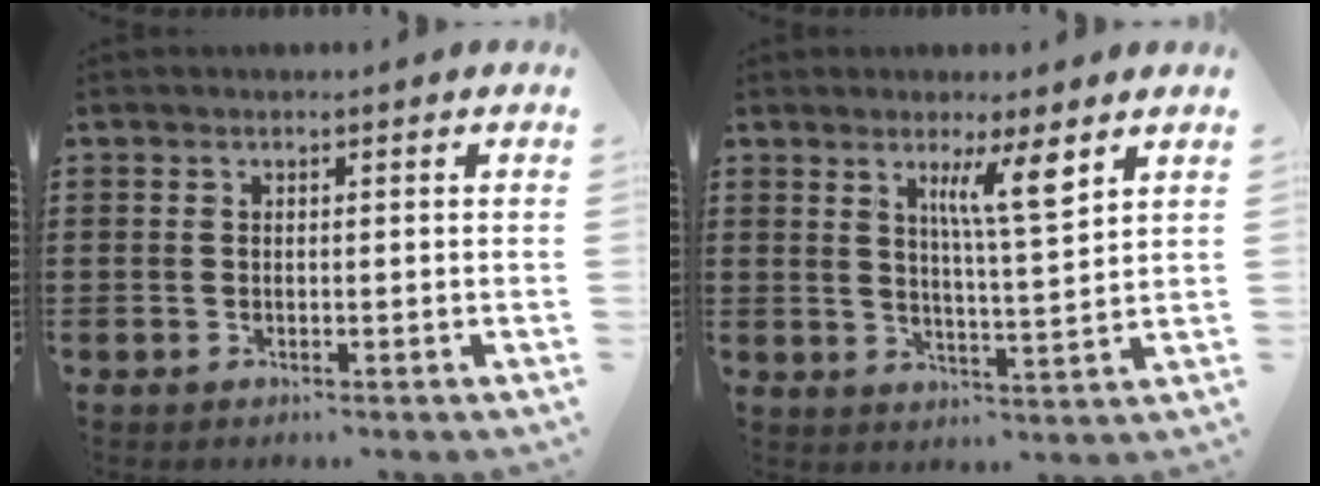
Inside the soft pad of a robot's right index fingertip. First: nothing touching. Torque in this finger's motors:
{"motor_torque": [0.35, 0.09, 0.38, 0.09]}